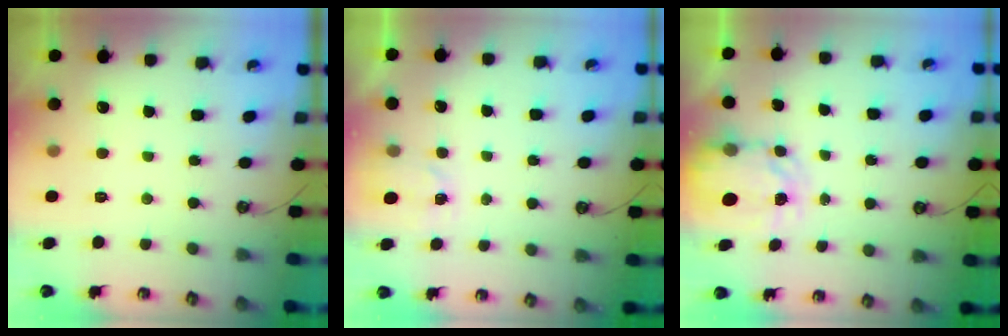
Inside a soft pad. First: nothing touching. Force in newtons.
{"total": 2.3, "press": 2.3, "slide": 0.2}
{"total": 4.3, "press": 4.3, "slide": 0.3}